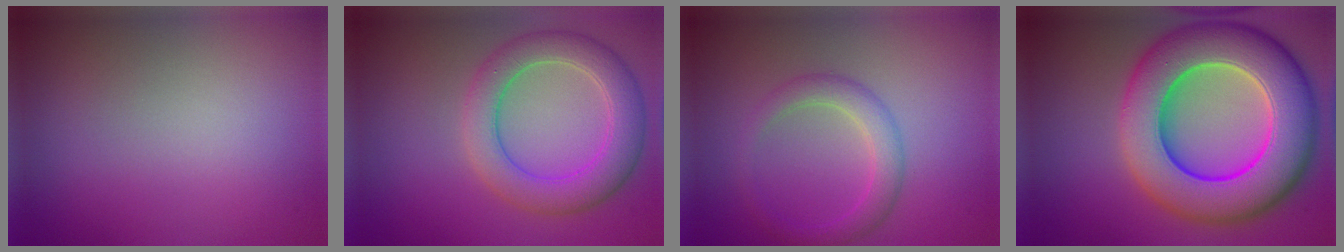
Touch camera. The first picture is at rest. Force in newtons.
{"total": 5.3, "press": 5.3, "slide": 0.2}
{"total": 2.7, "press": 2.7, "slide": 0.1}
{"total": 13.3, "press": 13.1, "slide": 2.1}